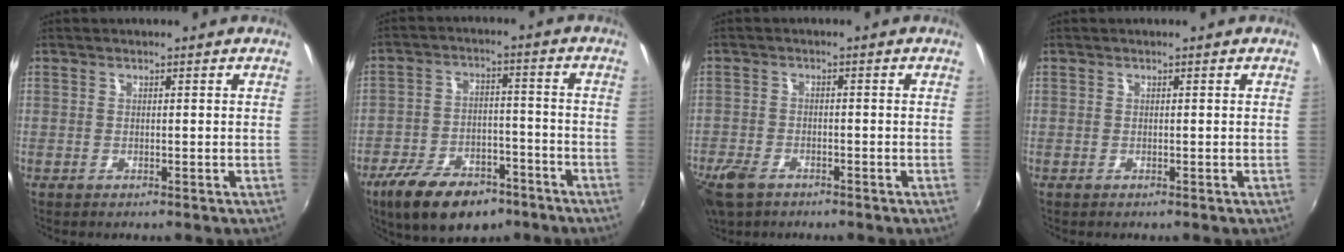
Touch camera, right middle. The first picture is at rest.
{"total": 15.5, "force": [-10.2, 7.7, 8.6], "torque": [-0.185, -0.013, -0.162]}
{"total": 7.4, "force": [-5.1, 4.0, 3.6], "torque": [-0.104, -0.018, -0.099]}
{"total": 0.0}